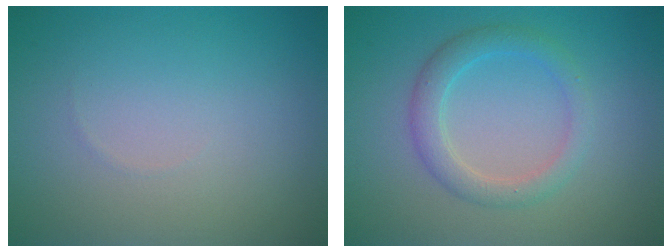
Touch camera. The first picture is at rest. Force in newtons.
{"total": 2.8, "press": 2.8, "slide": 0.1}